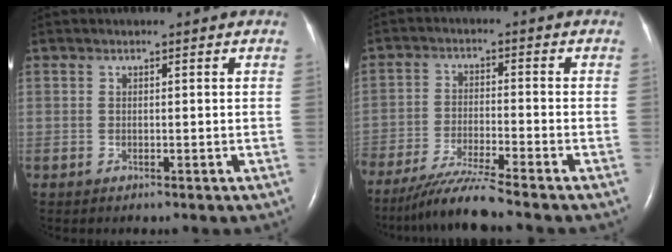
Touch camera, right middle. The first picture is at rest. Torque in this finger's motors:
{"motor_torque": [1.09, -1.05, 0.23, 0.10]}